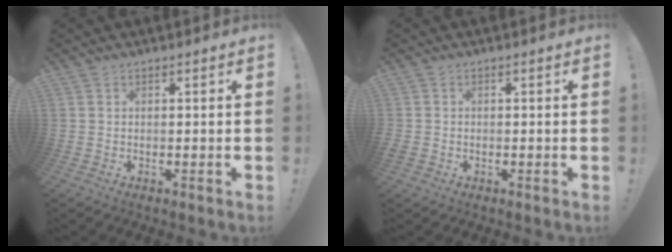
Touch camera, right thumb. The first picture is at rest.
{"total": 1.4, "force": [-0.6, 1.2, 0.2], "torque": [-0.007, 0.006, -0.010]}